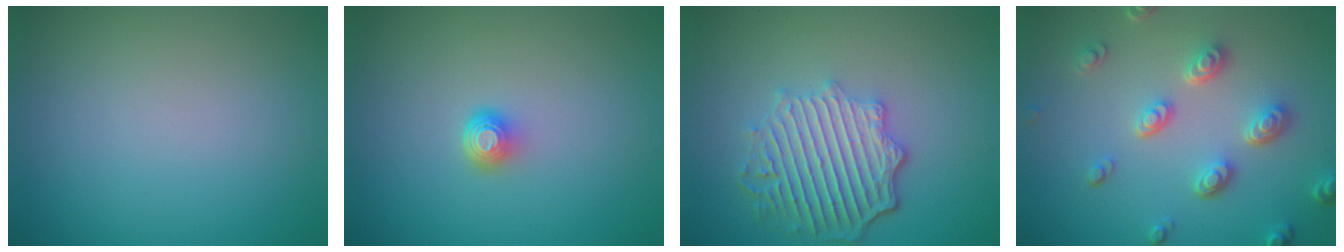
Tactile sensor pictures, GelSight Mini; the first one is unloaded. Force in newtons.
{"total": 1.6, "press": 1.1, "slide": 1.1}
{"total": 5.8, "press": 4.6, "slide": 3.6}
{"total": 4.2, "press": 3.4, "slide": 2.5}